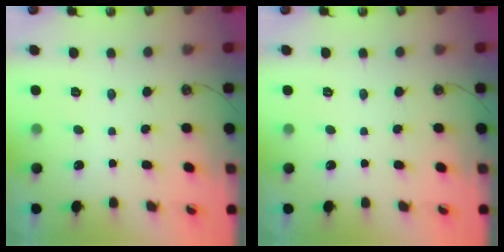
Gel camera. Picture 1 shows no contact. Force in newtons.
{"total": 0.0}